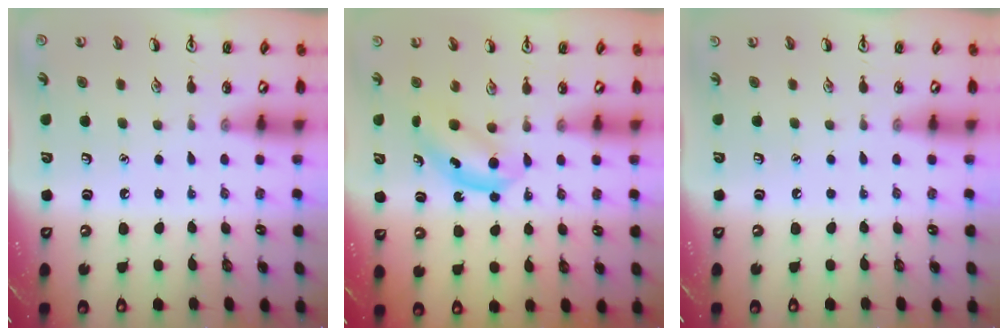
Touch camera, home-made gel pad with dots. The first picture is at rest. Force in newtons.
{"total": 5.2, "press": 5.2, "slide": 0.6}
{"total": 0.0}